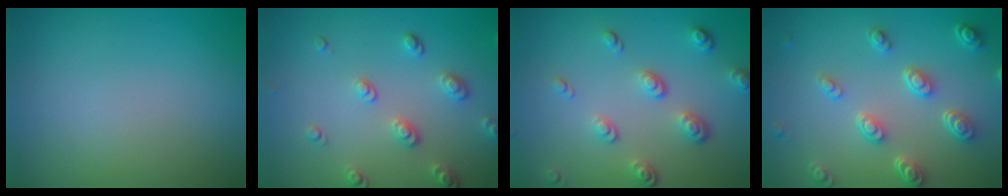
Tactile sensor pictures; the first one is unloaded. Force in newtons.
{"total": 2.6, "press": 2.4, "slide": 0.9}
{"total": 3.4, "press": 2.6, "slide": 2.3}
{"total": 4.6, "press": 3.4, "slide": 3.0}